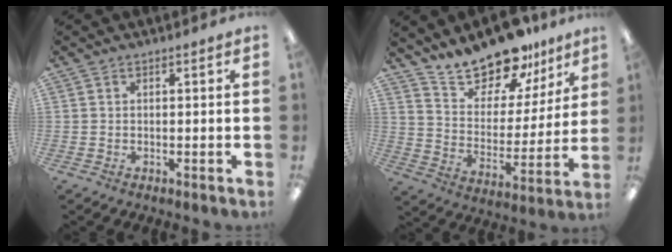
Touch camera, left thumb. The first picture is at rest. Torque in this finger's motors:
{"motor_torque": [1.35, 1.57, 1.43, -1.35, 0.08]}